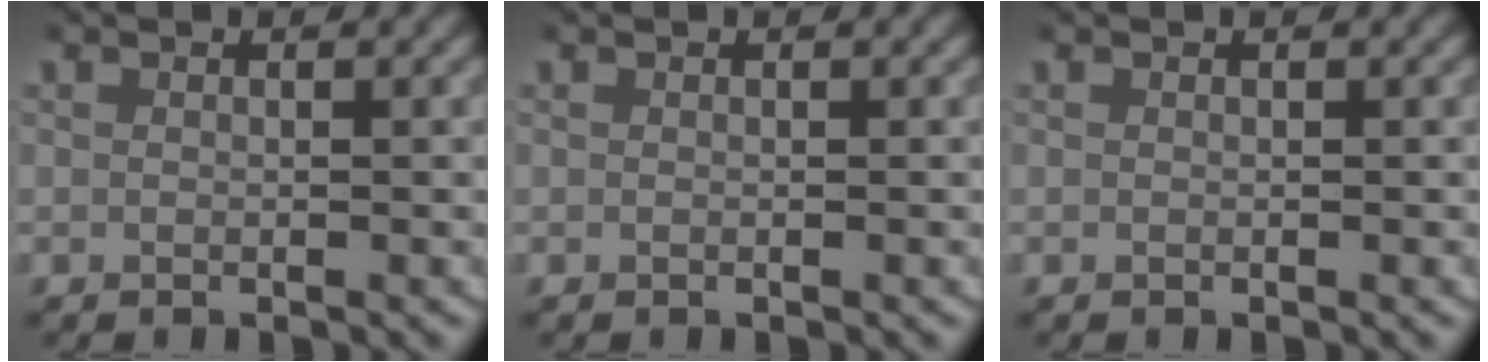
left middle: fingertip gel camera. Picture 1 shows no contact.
{"total": 0.0}
{"total": 0.0}